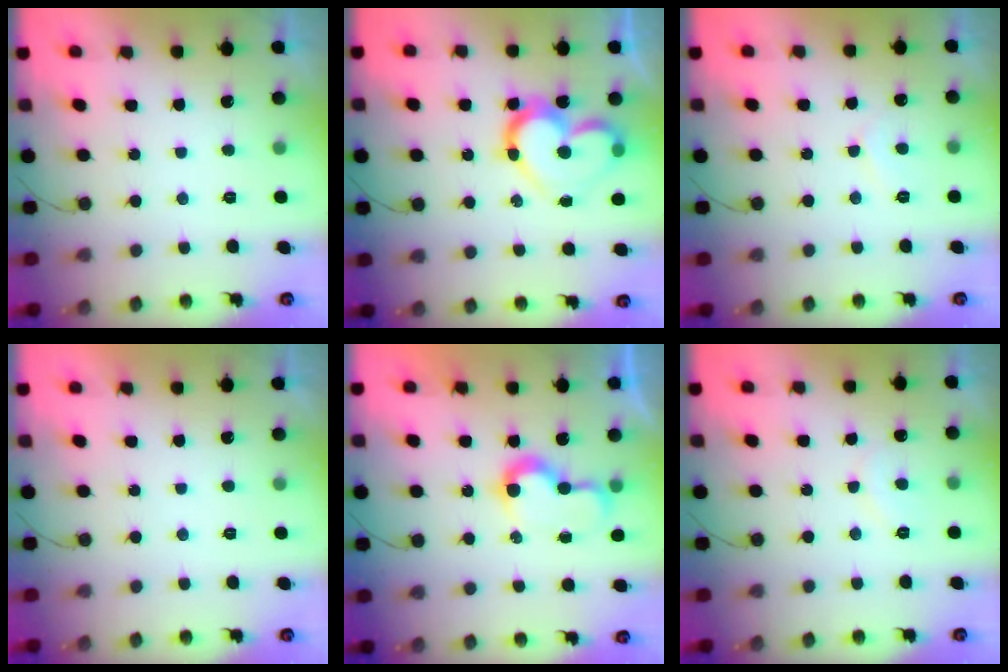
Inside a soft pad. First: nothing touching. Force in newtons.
{"total": 15.0, "press": 14.8, "slide": 2.0}
{"total": 4.8, "press": 4.8, "slide": 0.4}
{"total": 1.8, "press": 1.8, "slide": 0.0}
{"total": 8.0, "press": 8.0, "slide": 0.2}
{"total": 6.5, "press": 6.4, "slide": 0.6}